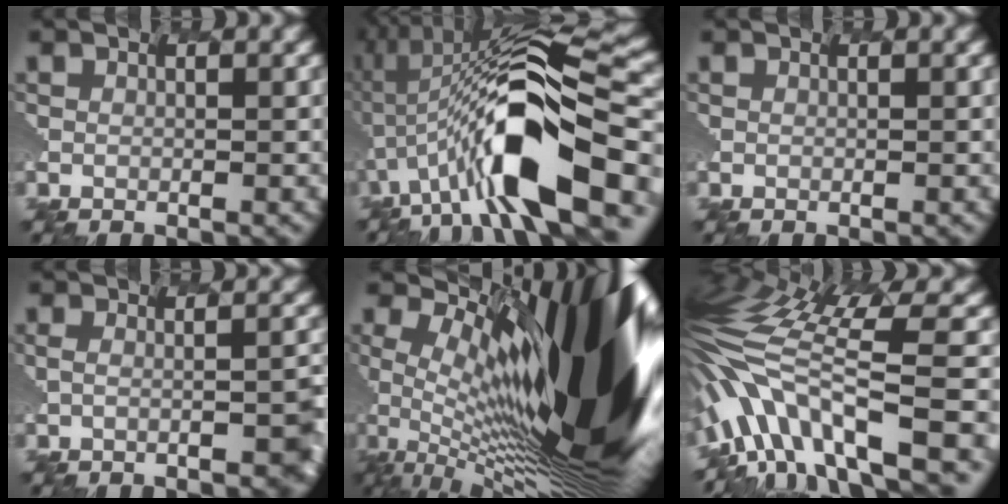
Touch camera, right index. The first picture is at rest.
{"total": 12.2, "force": [-2.4, 4.3, 11.2], "torque": [-0.212, 0.037, -0.057]}
{"total": 0.0}
{"total": 3.0, "force": [-1.5, 0.8, 2.5], "torque": [-0.037, 0.005, -0.022]}
{"total": 15.8, "force": [3.9, 4.5, 14.7], "torque": [-0.214, 0.018, 0.062]}
{"total": 10.3, "force": [-3.0, 3.6, 9.2], "torque": [-0.199, 0.039, -0.064]}